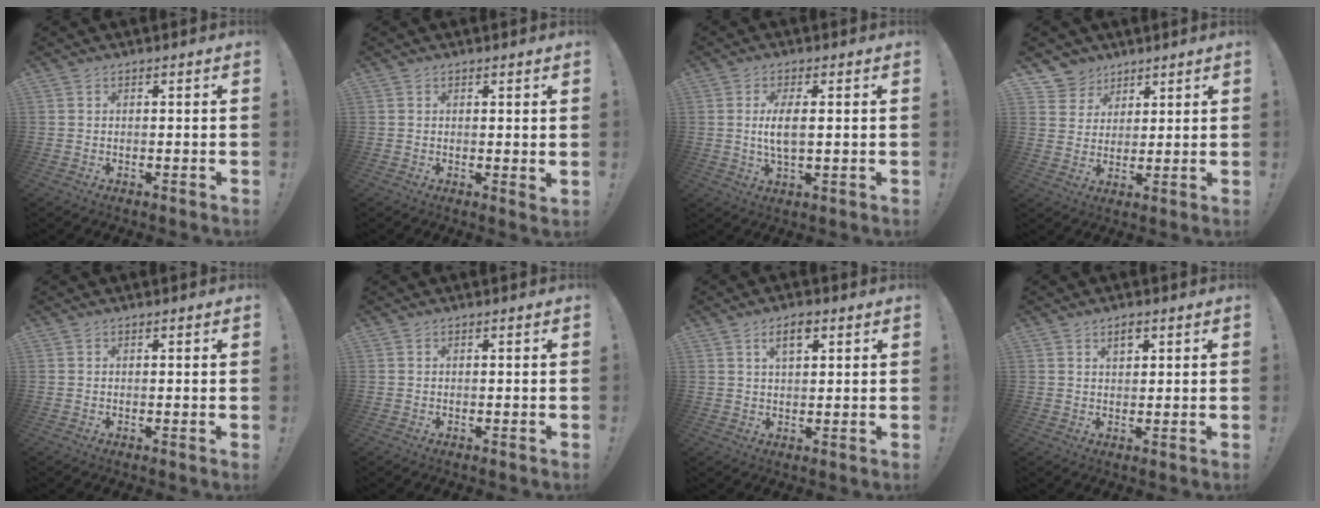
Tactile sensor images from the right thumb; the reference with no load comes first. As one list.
[{"total": 1.1, "force": [0.8, 0.2, 0.7], "torque": [0.004, -0.007, 0.010]}, {"total": 6.3, "force": [0.2, 1.9, 6.0], "torque": [-0.113, -0.007, -0.002]}, {"total": 7.1, "force": [4.7, 5.3, 0.4], "torque": [-0.007, -0.038, 0.093]}, {"total": 0.5, "force": [0.3, -0.2, 0.4], "torque": [-0.003, -0.002, 0.003]}, {"total": 0.0}, {"total": 4.8, "force": [2.3, 2.1, 3.6], "torque": [-0.054, -0.003, 0.037]}, {"total": 2.9, "force": [1.7, 1.5, 1.8], "torque": [-0.016, -0.007, 0.025]}]